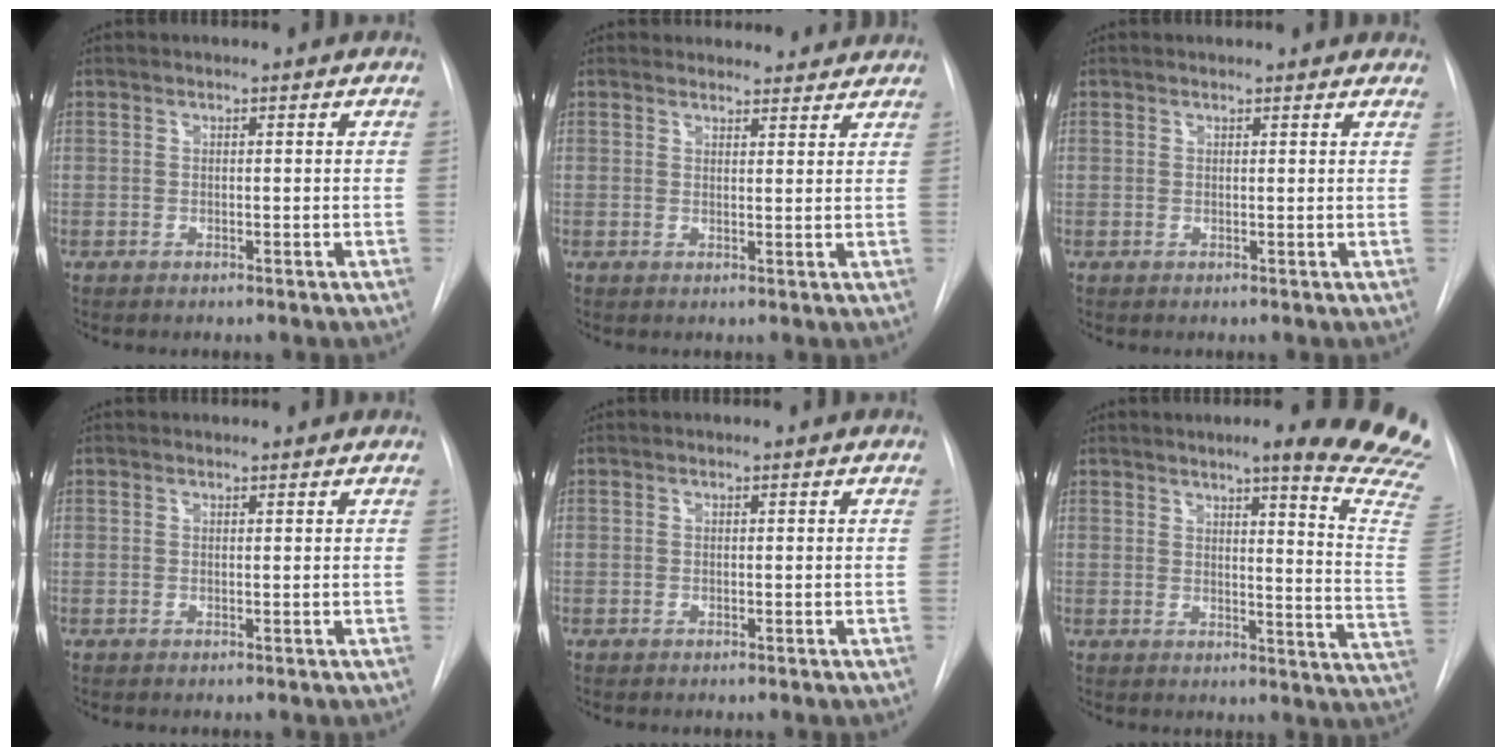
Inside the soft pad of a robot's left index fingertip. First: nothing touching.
{"total": 6.8, "force": [6.4, 2.3, 0.4], "torque": [0.019, 0.011, 0.057]}
{"total": 5.0, "force": [4.6, 1.5, 1.3], "torque": [-0.007, 0.009, 0.037]}
{"total": 1.1, "force": [1.1, 0.3, 0.1], "torque": [-0.006, 0.016, 0.014]}
{"total": 0.0}
{"total": 16.4, "force": [13.5, -0.4, 9.2], "torque": [-0.098, -0.109, 0.136]}